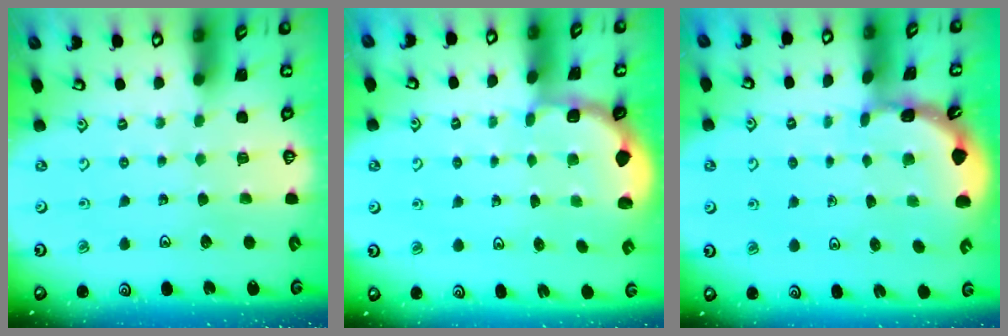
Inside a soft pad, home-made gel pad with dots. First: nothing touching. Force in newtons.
{"total": 1.8, "press": 1.7, "slide": 0.7}
{"total": 1.6, "press": 1.6, "slide": 0.3}